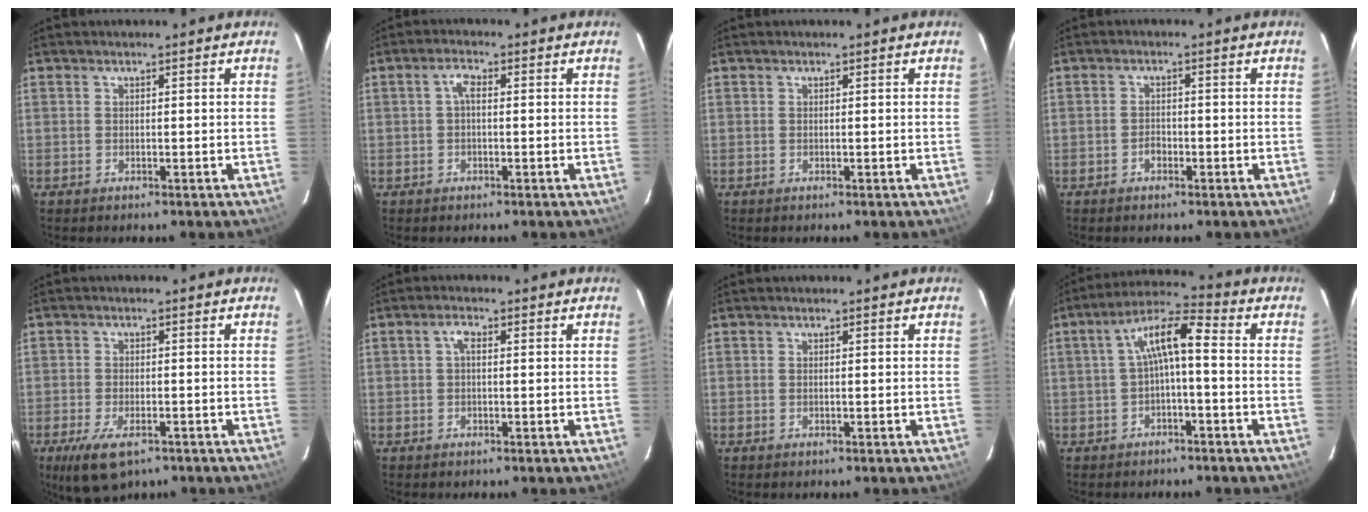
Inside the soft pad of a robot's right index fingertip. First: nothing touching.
{"total": 2.1, "force": [0.0, 0.9, 1.9], "torque": [-0.040, 0.009, -0.001]}
{"total": 0.0}
{"total": 1.7, "force": [-1.0, 1.2, 0.7], "torque": [-0.015, 0.003, -0.016]}
{"total": 8.0, "force": [-4.8, 3.4, 5.3], "torque": [-0.124, -0.026, -0.081]}
{"total": 1.6, "force": [0.1, 0.8, 1.4], "torque": [-0.030, 0.008, 0.000]}
{"total": 0.0}
{"total": 7.4, "force": [-0.8, 1.8, 7.1], "torque": [-0.146, 0.024, -0.016]}